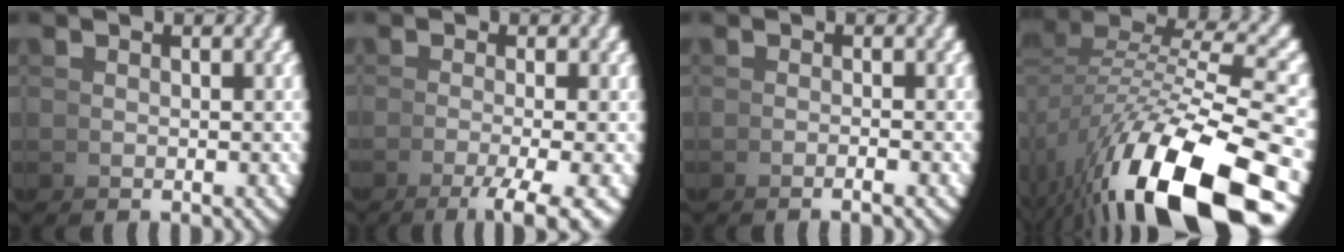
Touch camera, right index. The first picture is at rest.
{"total": 5.6, "force": [-3.4, 0.9, 4.4], "torque": [-0.048, -0.003, -0.046]}
{"total": 1.3, "force": [-0.9, -0.7, 0.5], "torque": [-0.004, 0.012, -0.023]}
{"total": 12.8, "force": [-2.9, 6.1, 10.9], "torque": [-0.181, -0.030, -0.015]}